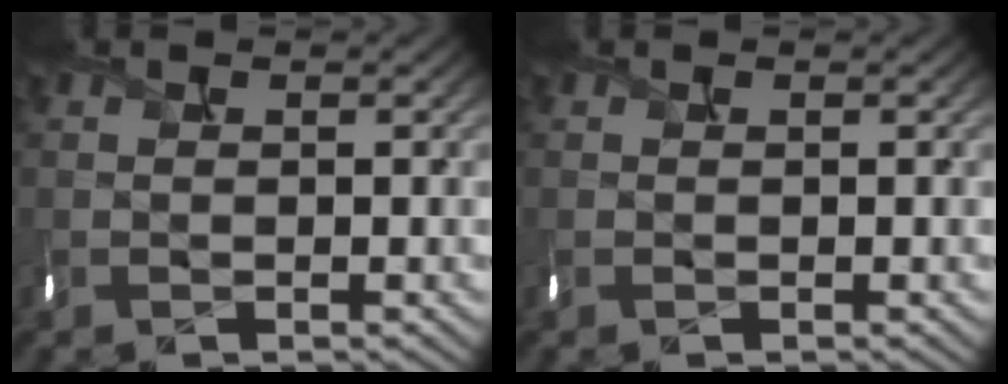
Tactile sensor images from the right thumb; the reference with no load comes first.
{"total": 0.0}